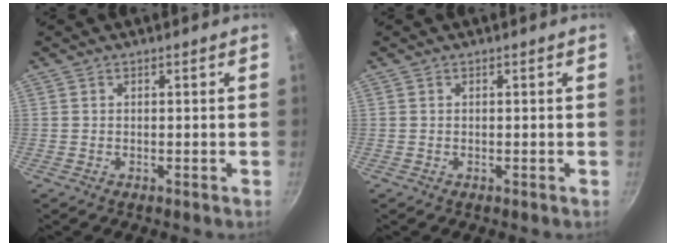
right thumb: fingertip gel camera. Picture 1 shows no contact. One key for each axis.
{"total": 0.0}